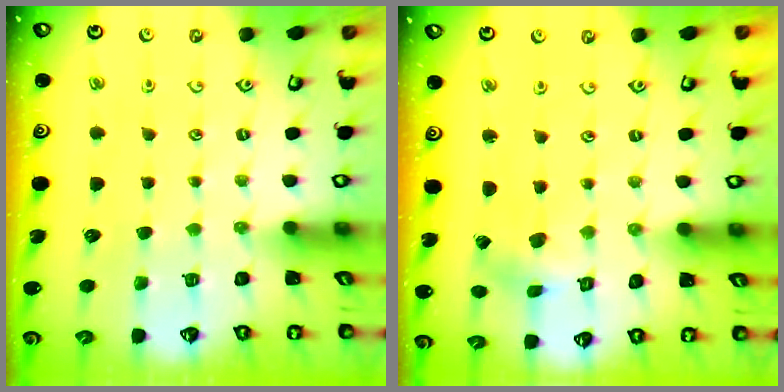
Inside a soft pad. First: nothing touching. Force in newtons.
{"total": 1.3, "press": 1.3, "slide": 0.2}